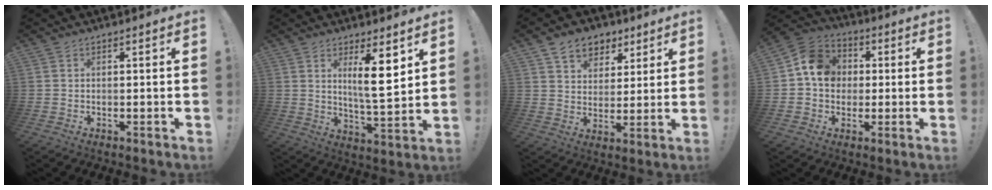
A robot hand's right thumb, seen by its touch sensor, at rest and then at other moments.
{"total": 10.9, "force": [4.4, 1.9, 9.8], "torque": [-0.141, -0.030, 0.069]}
{"total": 9.7, "force": [6.0, 6.9, 3.2], "torque": [-0.038, -0.038, 0.115]}
{"total": 12.7, "force": [1.6, 10.9, 6.2], "torque": [-0.086, 0.011, 0.037]}